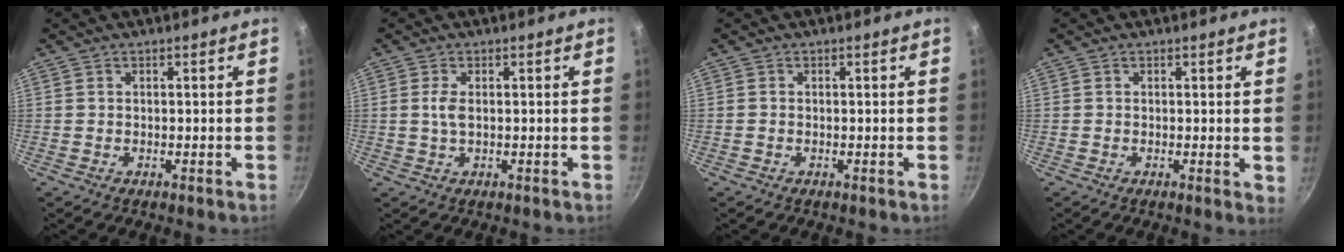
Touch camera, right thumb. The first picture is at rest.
{"total": 2.4, "force": [0.3, 1.0, 2.1], "torque": [-0.045, 0.000, 0.006]}
{"total": 0.0}
{"total": 1.5, "force": [0.3, 0.6, 1.3], "torque": [-0.015, -0.004, 0.002]}